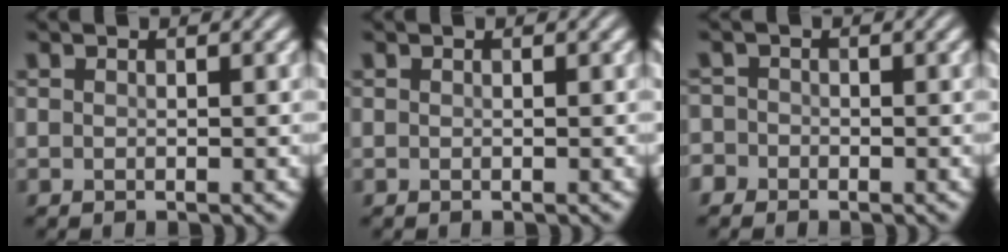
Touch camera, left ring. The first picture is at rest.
{"total": 0.0}
{"total": 1.7, "force": [-1.0, 1.4, 0.2], "torque": [0.007, 0.008, -0.024]}